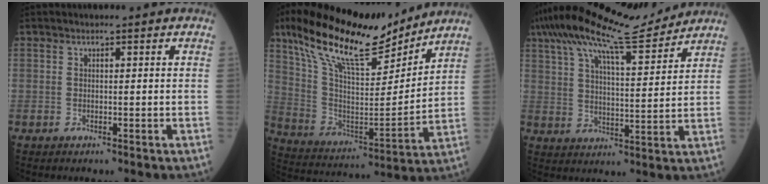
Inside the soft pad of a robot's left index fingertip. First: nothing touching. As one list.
[{"total": 19.7, "force": [15.7, 4.1, 11.1], "torque": [-0.204, 0.009, 0.284]}, {"total": 16.4, "force": [14.2, 1.5, 8.1], "torque": [-0.154, 0.023, 0.227]}]